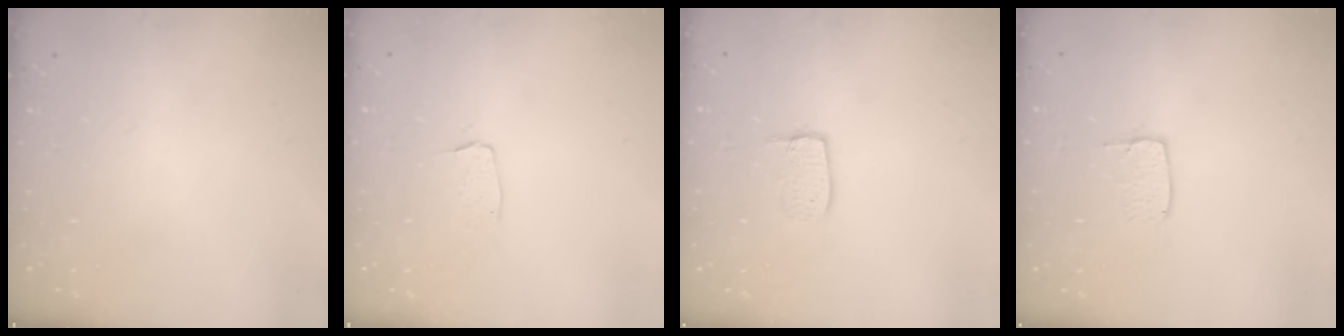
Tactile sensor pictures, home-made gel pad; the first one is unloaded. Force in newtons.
{"total": 3.1, "press": 3.1, "slide": 0.2}
{"total": 5.5, "press": 5.5, "slide": 0.4}
{"total": 5.5, "press": 5.5, "slide": 0.4}